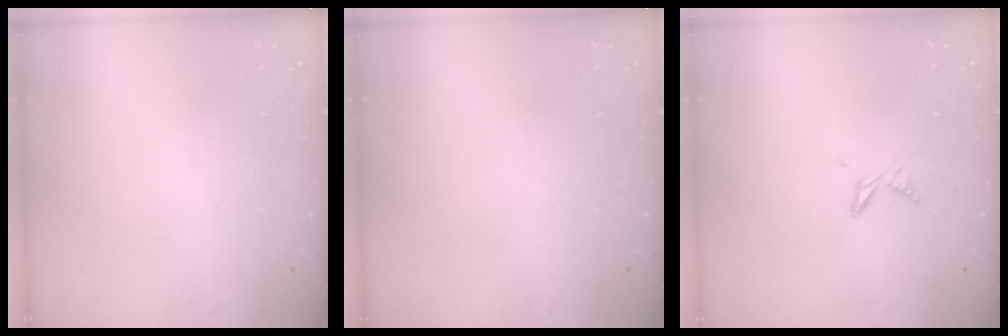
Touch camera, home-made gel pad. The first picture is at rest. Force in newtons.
{"total": 0.0}
{"total": 6.0, "press": 6.0, "slide": 0.7}